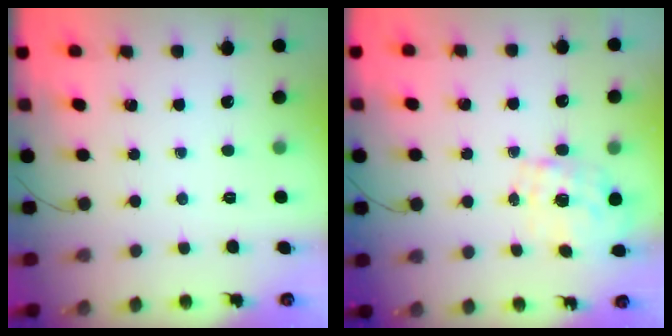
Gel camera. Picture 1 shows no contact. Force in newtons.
{"total": 1.6, "press": 1.4, "slide": 0.8}